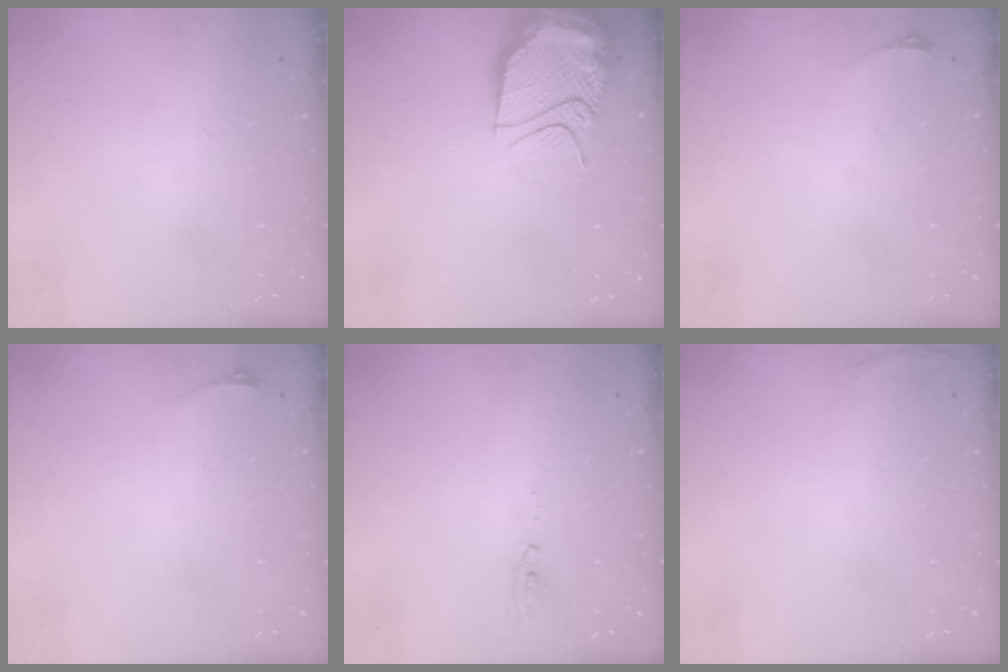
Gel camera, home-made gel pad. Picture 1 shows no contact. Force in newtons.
{"total": 14.2, "press": 14.2, "slide": 1.4}
{"total": 2.9, "press": 2.6, "slide": 1.5}
{"total": 2.9, "press": 2.6, "slide": 1.5}
{"total": 4.1, "press": 3.1, "slide": 2.6}
{"total": 5.2, "press": 5.1, "slide": 1.2}